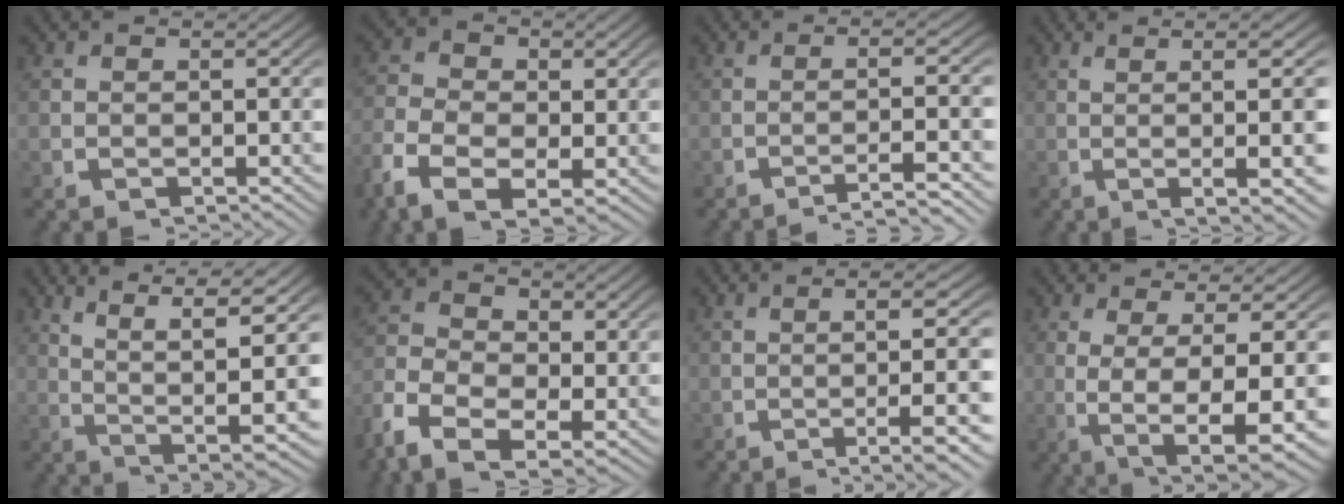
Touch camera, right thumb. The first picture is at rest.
{"total": 6.0, "force": [-1.5, 4.1, 4.1], "torque": [-0.096, -0.026, -0.017]}
{"total": 4.6, "force": [-3.1, 0.7, 3.3], "torque": [-0.059, 0.002, -0.048]}
{"total": 9.3, "force": [0.3, 2.5, 9.0], "torque": [-0.119, 0.009, 0.006]}
{"total": 11.4, "force": [2.7, 5.2, 9.8], "torque": [-0.141, -0.002, 0.042]}
{"total": 8.1, "force": [-1.9, 5.6, 5.5], "torque": [-0.129, -0.030, -0.026]}
{"total": 7.0, "force": [-2.3, 1.9, 6.4], "torque": [-0.111, -0.011, -0.027]}
{"total": 8.8, "force": [-2.3, 3.2, 7.9], "torque": [-0.150, -0.036, -0.011]}